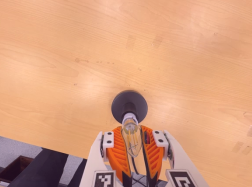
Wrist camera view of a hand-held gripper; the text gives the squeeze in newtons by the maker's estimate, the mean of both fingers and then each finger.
{"total": 19.4, "left": 24.5, "right": 14.3}